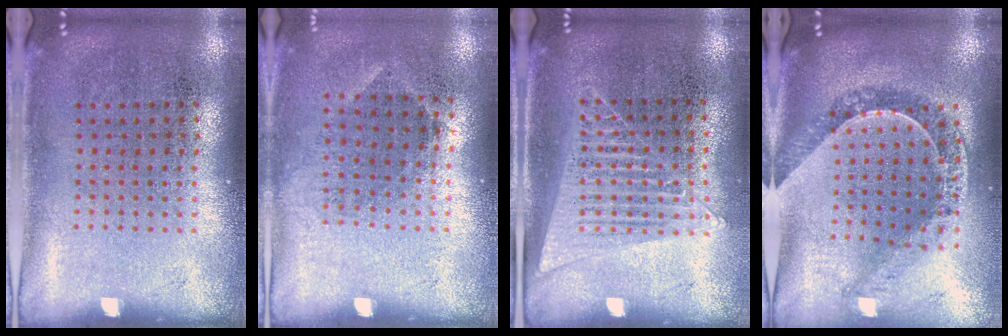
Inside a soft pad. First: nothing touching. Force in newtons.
{"total": 0.8, "press": 0.7, "slide": 0.5}
{"total": 1.4, "press": 1.3, "slide": 0.5}
{"total": 1.1, "press": 1.1, "slide": 0.1}